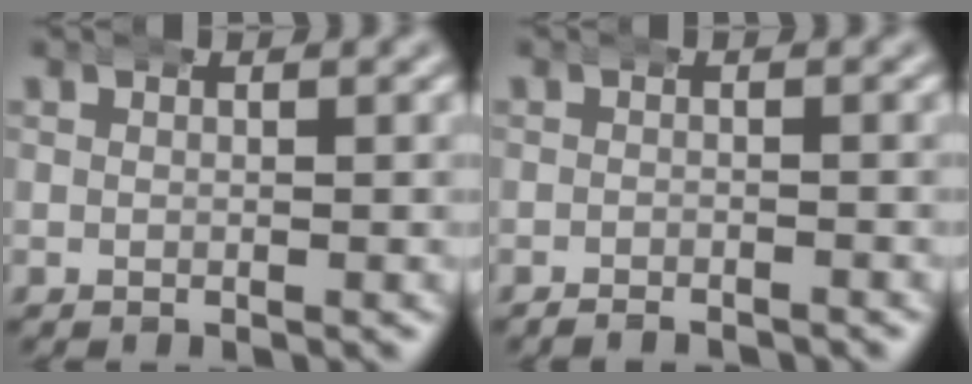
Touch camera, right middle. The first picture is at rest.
{"total": 1.6, "force": [-1.6, 0.0, 0.0], "torque": [0.000, -0.006, -0.026]}